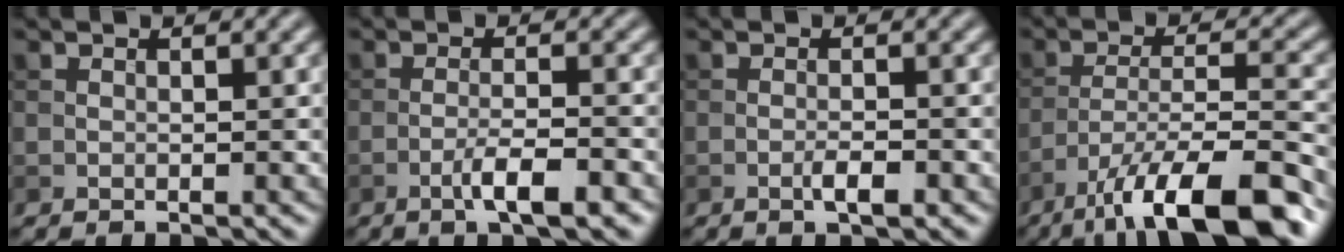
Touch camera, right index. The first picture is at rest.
{"total": 3.6, "force": [-1.9, 0.6, 3.0], "torque": [-0.054, 0.006, -0.038]}
{"total": 1.8, "force": [-0.9, 0.3, 1.5], "torque": [-0.026, 0.002, -0.017]}
{"total": 12.0, "force": [-8.2, 3.0, 8.2], "torque": [-0.143, 0.004, -0.139]}